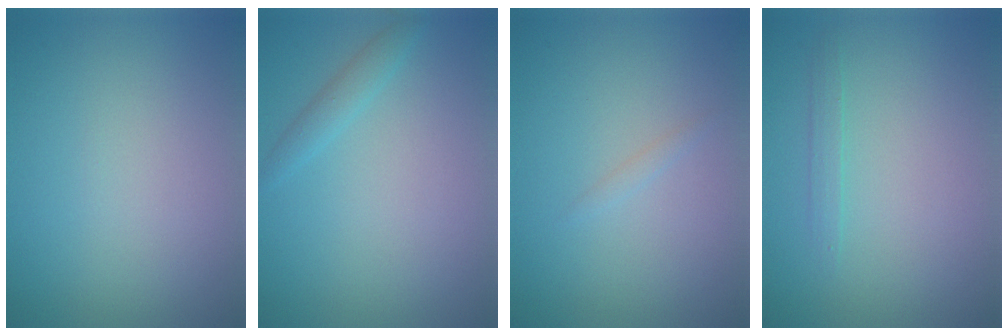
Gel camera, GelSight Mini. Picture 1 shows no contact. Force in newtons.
{"total": 1.3, "press": 1.3, "slide": 0.1}
{"total": 0.5, "press": 0.5, "slide": 0.0}
{"total": 0.9, "press": 0.9, "slide": 0.1}